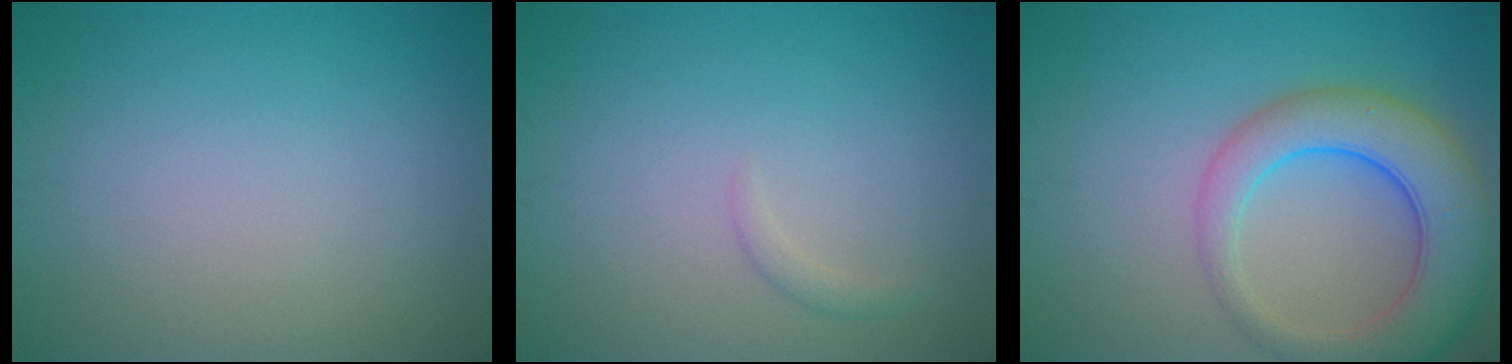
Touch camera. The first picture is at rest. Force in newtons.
{"total": 0.8, "press": 0.8, "slide": 0.0}
{"total": 7.3, "press": 7.3, "slide": 0.5}